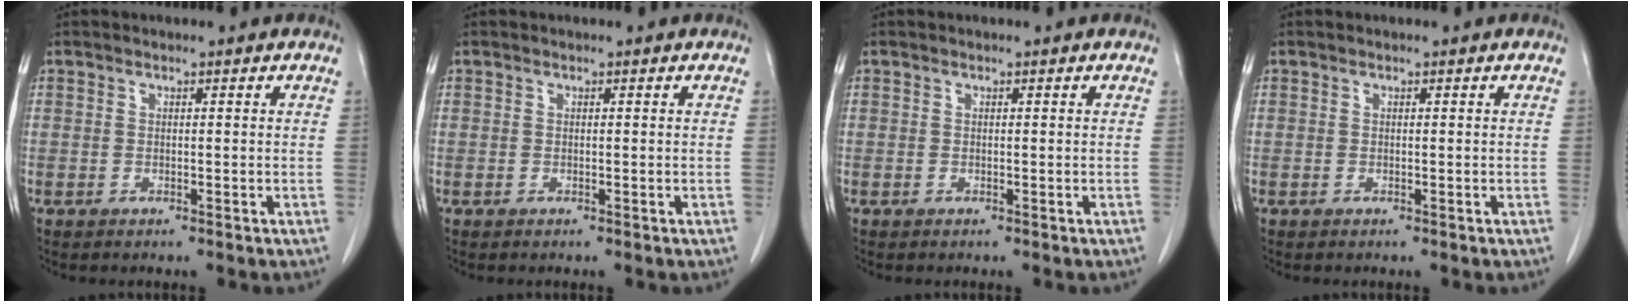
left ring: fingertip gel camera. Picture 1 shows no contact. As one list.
[{"total": 0.0}, {"total": 0.0}, {"total": 0.0}]